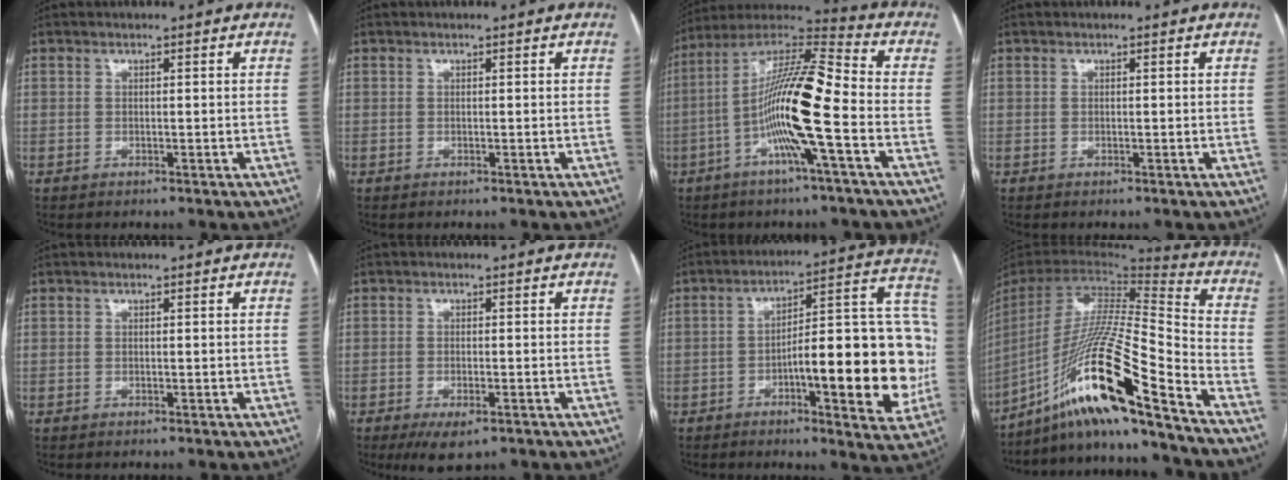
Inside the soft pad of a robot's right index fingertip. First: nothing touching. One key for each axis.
{"total": 0.0}
{"total": 15.6, "fx": -3.9, "fy": 0.4, "fz": 15.1, "tx": -0.285, "ty": 0.010, "tz": -0.081}
{"total": 0.0}
{"total": 0.0}
{"total": 4.5, "fx": -2.6, "fy": 1.5, "fz": 3.4, "tx": -0.059, "ty": -0.008, "tz": -0.035}
{"total": 21.2, "fx": -3.7, "fy": 4.7, "fz": 20.3, "tx": -0.219, "ty": 0.038, "tz": -0.042}
{"total": 22.8, "fx": -15.8, "fy": -0.9, "fz": 16.4, "tx": -0.325, "ty": -0.024, "tz": -0.292}